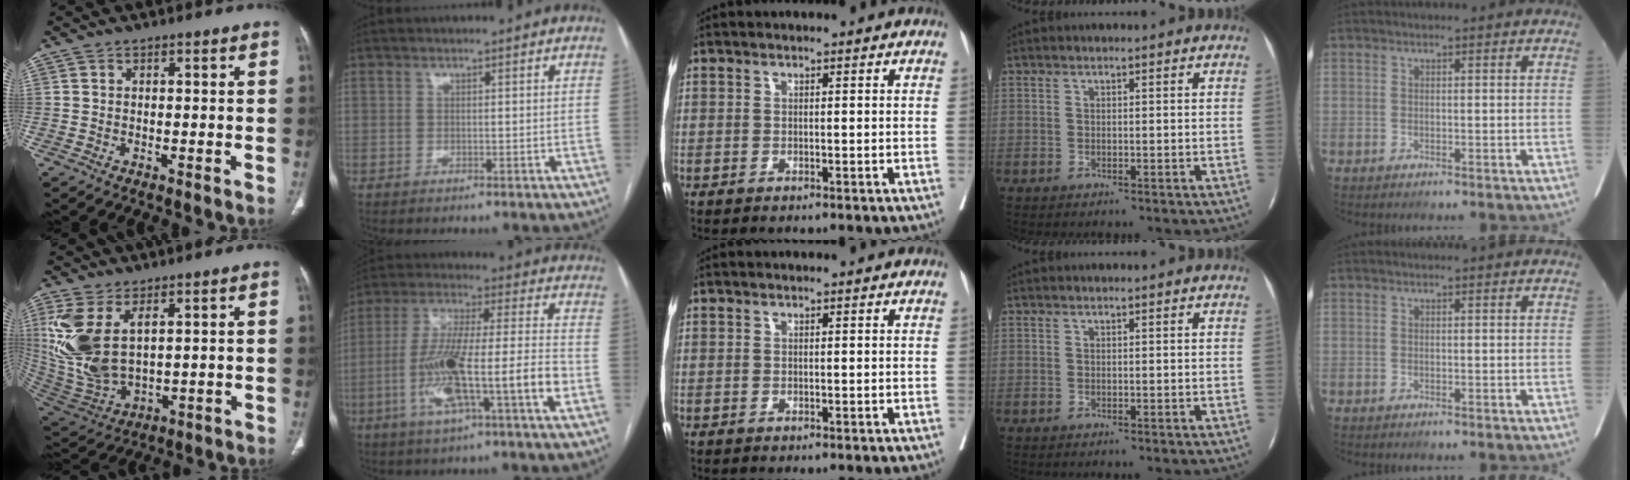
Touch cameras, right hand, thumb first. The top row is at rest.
{"thumb": {"total": 14.8, "force": [4.6, 7.8, 11.7], "torque": [-0.263, -0.015, 0.115]}, "index": {"total": 16.0, "force": [-4.9, 0.9, 15.2], "torque": [-0.284, 0.005, -0.087]}}